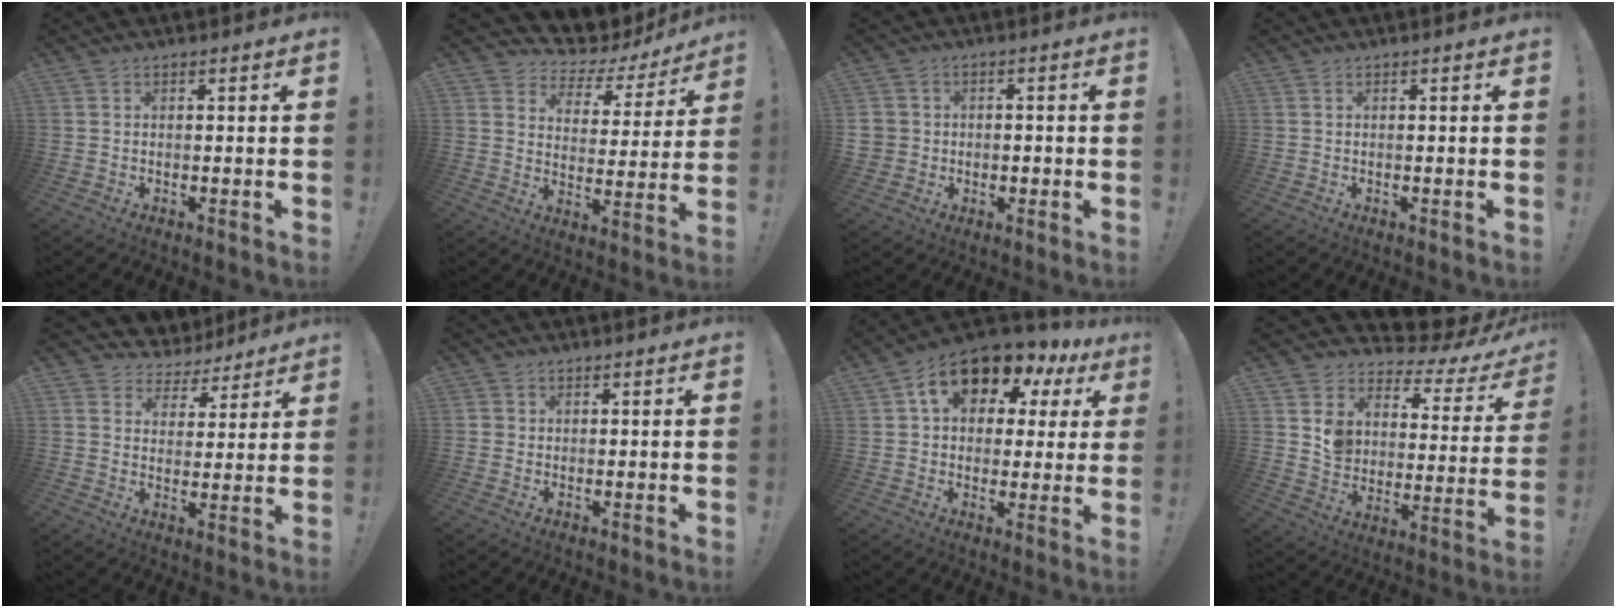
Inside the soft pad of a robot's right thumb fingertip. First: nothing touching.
{"total": 5.9, "force": [4.9, 3.1, 1.2], "torque": [-0.017, -0.060, 0.087]}
{"total": 5.0, "force": [-0.7, 4.7, 1.3], "torque": [-0.022, 0.011, -0.011]}
{"total": 0.0}
{"total": 5.6, "force": [3.8, 4.1, 0.8], "torque": [-0.009, -0.038, 0.074]}
{"total": 1.6, "force": [0.3, 1.6, 0.3], "torque": [-0.003, 0.000, 0.006]}
{"total": 13.9, "force": [6.8, 8.8, 8.3], "torque": [-0.133, -0.030, 0.121]}
{"total": 7.2, "force": [5.5, 4.0, 2.4], "torque": [-0.050, -0.071, 0.095]}